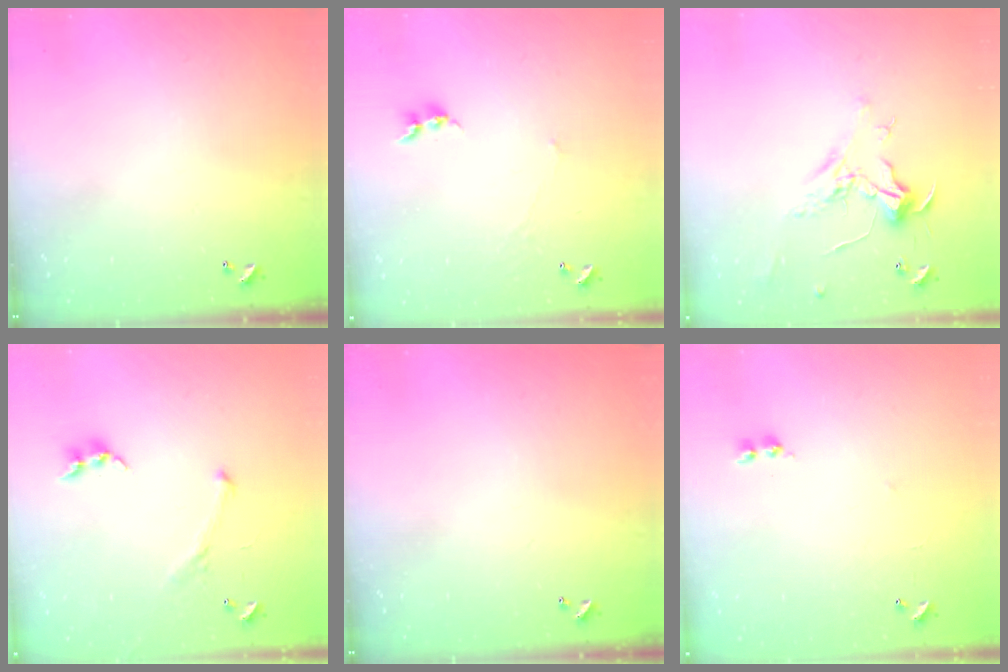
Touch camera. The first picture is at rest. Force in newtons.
{"total": 1.2, "press": 1.1, "slide": 0.5}
{"total": 0.9, "press": 0.8, "slide": 0.4}
{"total": 2.8, "press": 2.7, "slide": 0.9}
{"total": 0.0}
{"total": 7.6, "press": 7.6, "slide": 0.6}